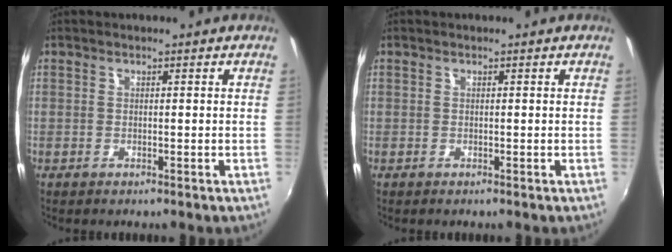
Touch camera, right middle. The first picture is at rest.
{"total": 0.0}